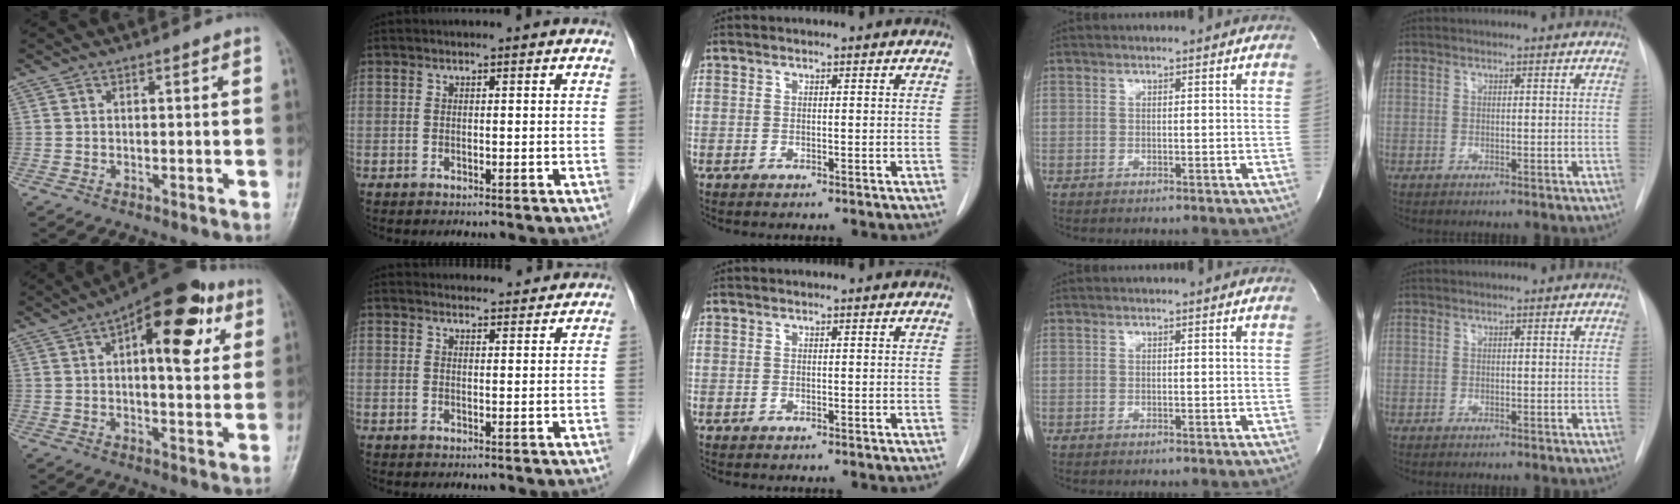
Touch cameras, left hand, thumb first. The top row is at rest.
{"thumb": {"total": 17.7, "force": [6.4, 7.8, 14.6], "torque": [-0.167, 0.003, 0.083]}, "index": {"total": 7.1, "force": [7.0, 1.4, 0.8], "torque": [-0.001, 0.017, 0.076]}}